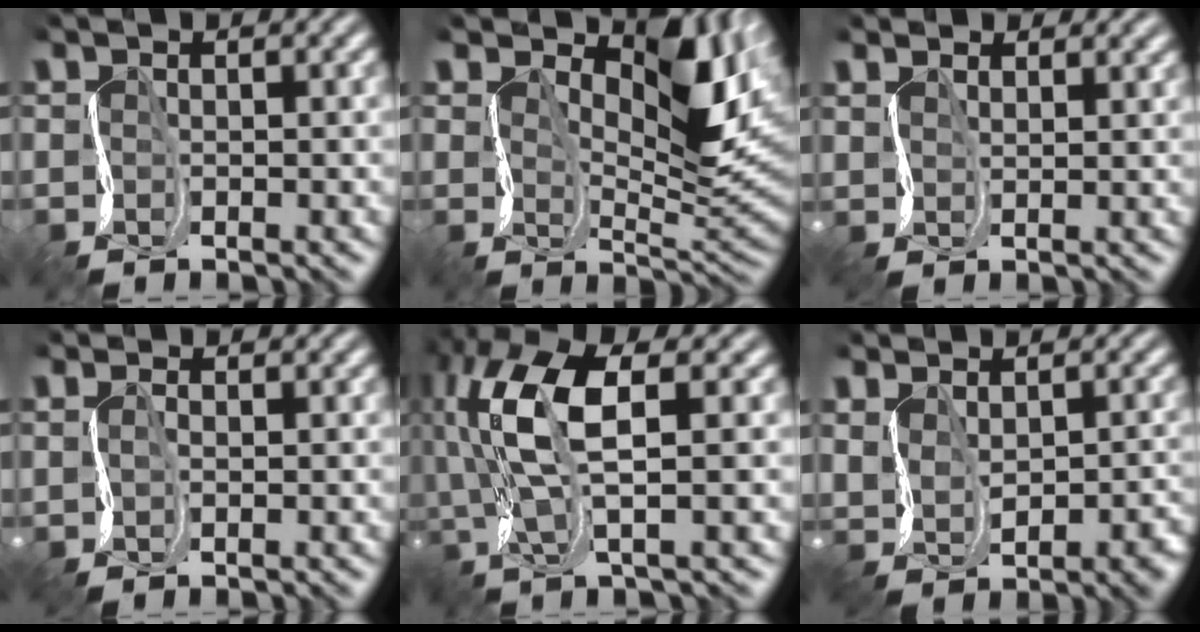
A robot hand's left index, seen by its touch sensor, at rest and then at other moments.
{"total": 8.9, "force": [4.1, 4.0, 6.9], "torque": [-0.104, -0.004, 0.070]}
{"total": 2.5, "force": [2.3, 0.9, 0.1], "torque": [-0.007, 0.003, 0.043]}
{"total": 1.0, "force": [0.7, 0.6, 0.4], "torque": [-0.012, 0.001, 0.019]}
{"total": 8.8, "force": [2.1, 3.0, 8.0], "torque": [-0.185, 0.013, 0.038]}
{"total": 4.2, "force": [0.2, 2.9, 3.1], "torque": [-0.051, -0.017, 0.023]}